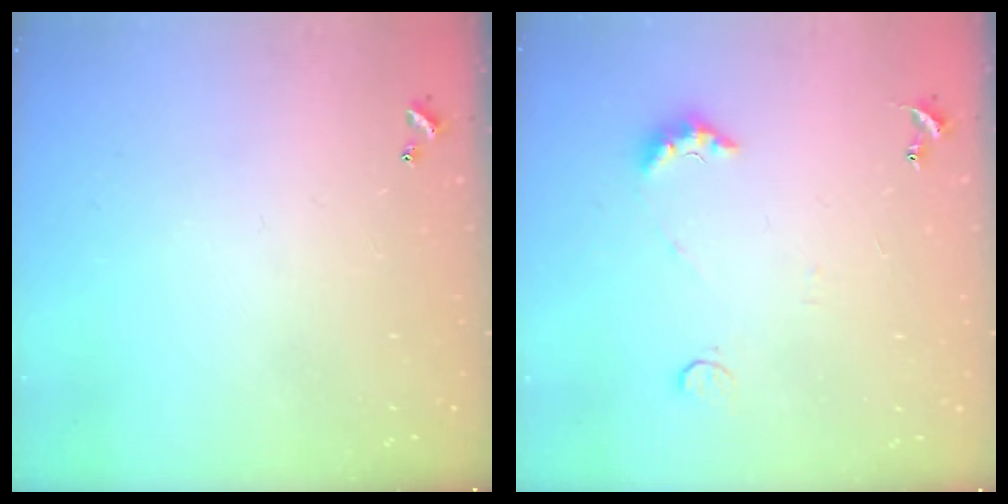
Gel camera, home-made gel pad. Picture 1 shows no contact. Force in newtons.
{"total": 3.8, "press": 3.8, "slide": 0.7}